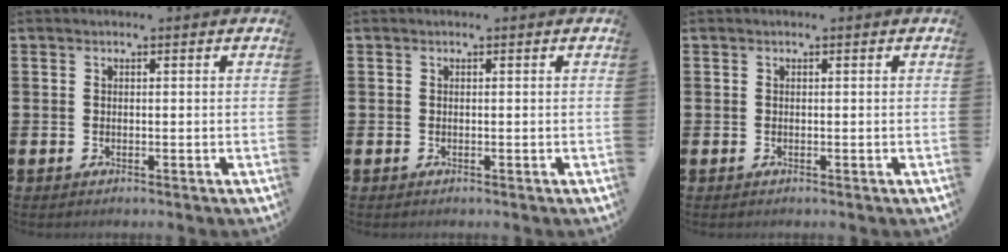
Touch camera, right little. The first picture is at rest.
{"total": 0.0}
{"total": 0.0}